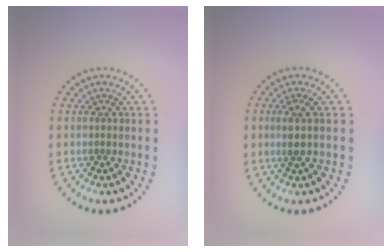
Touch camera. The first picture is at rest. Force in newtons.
{"total": 1.2, "press": 0.8, "slide": 0.8}